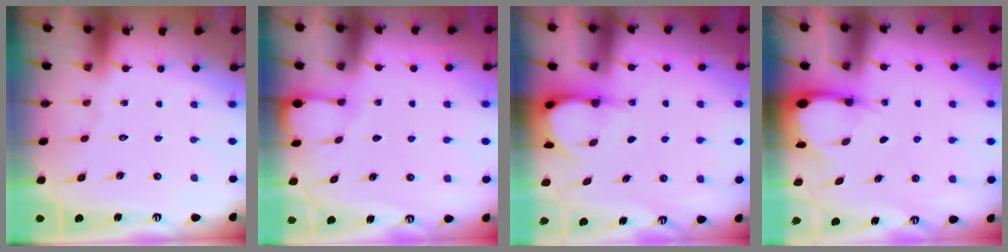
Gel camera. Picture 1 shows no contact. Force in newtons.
{"total": 2.2, "press": 2.2, "slide": 0.4}
{"total": 3.9, "press": 3.9, "slide": 0.4}
{"total": 3.3, "press": 3.3, "slide": 0.3}